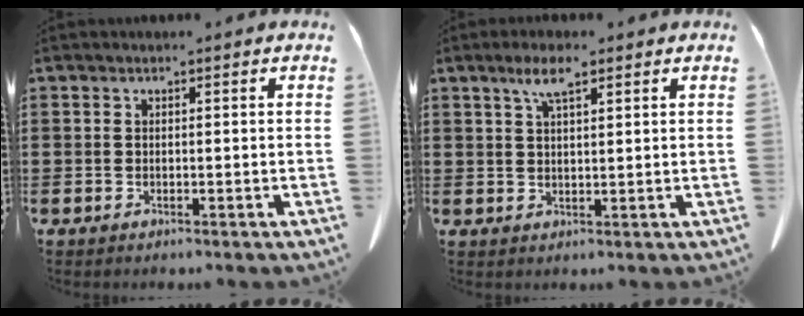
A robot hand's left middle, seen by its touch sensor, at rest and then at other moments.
{"total": 4.4, "force": [2.7, 1.1, 3.4], "torque": [-0.073, 0.008, 0.045]}